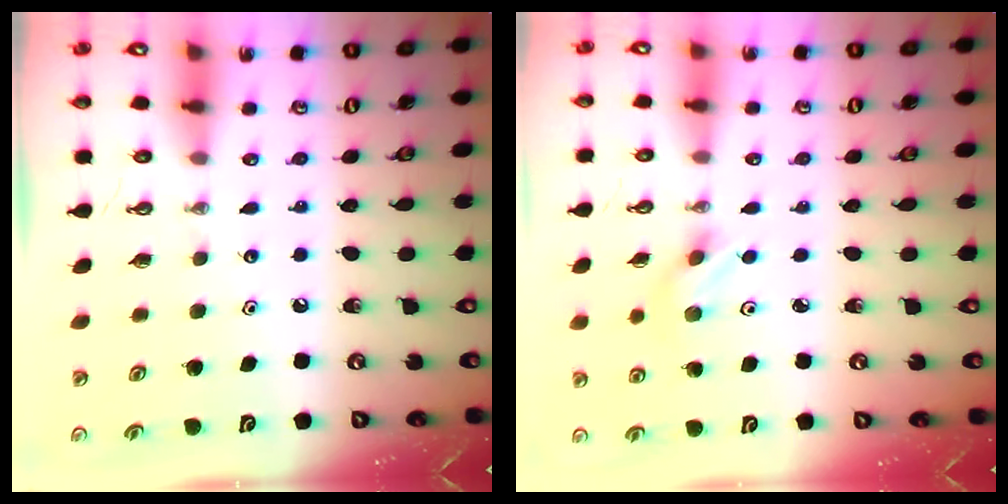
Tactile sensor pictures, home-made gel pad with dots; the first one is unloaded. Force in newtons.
{"total": 2.2, "press": 2.1, "slide": 0.7}